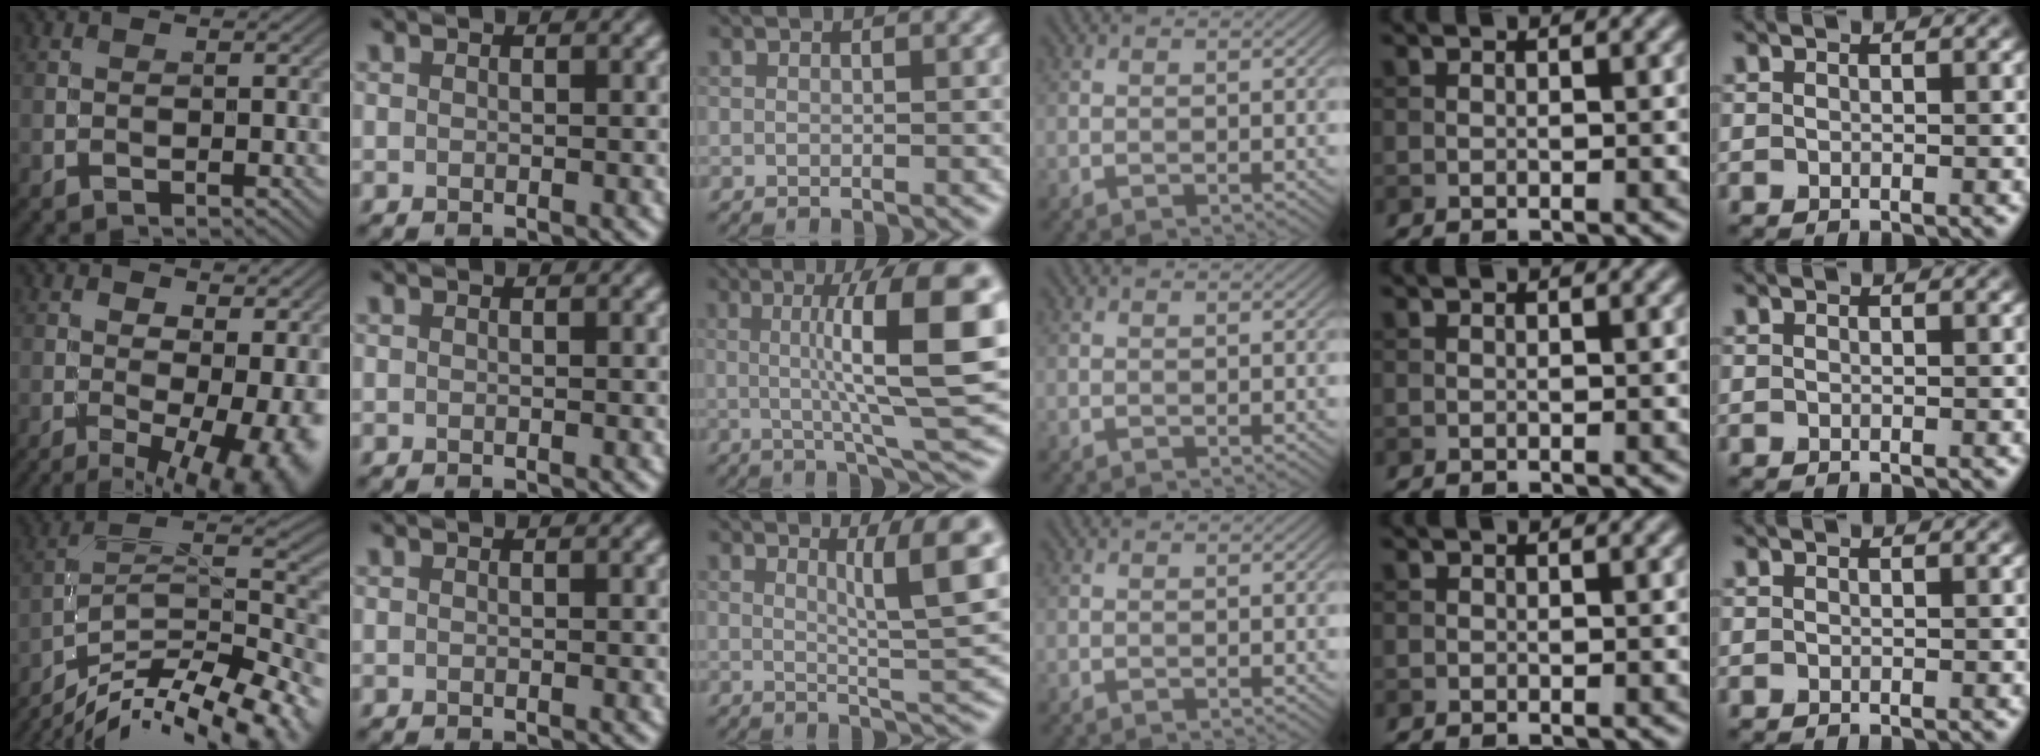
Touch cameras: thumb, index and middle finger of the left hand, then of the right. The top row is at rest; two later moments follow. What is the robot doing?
{"motion": "screw", "object": "dispenser bottle"}